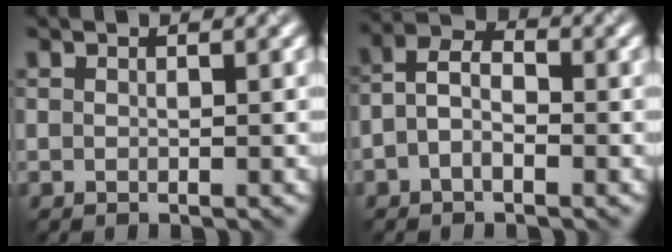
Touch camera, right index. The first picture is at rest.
{"total": 3.0, "force": [-0.8, 1.7, 2.4], "torque": [-0.048, 0.012, -0.024]}